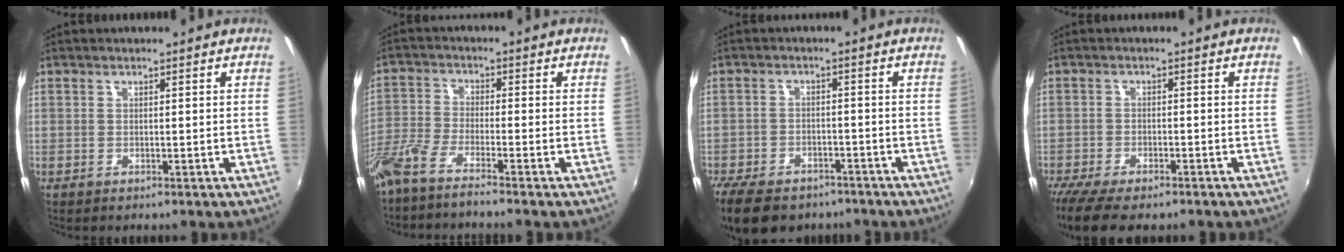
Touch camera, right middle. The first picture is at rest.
{"total": 6.3, "force": [-5.2, -0.2, 3.6], "torque": [-0.089, -0.013, -0.107]}
{"total": 13.7, "force": [-10.3, 6.6, 6.1], "torque": [-0.153, -0.021, -0.163]}
{"total": 9.1, "force": [-7.3, 2.4, 4.9], "torque": [-0.122, -0.039, -0.128]}